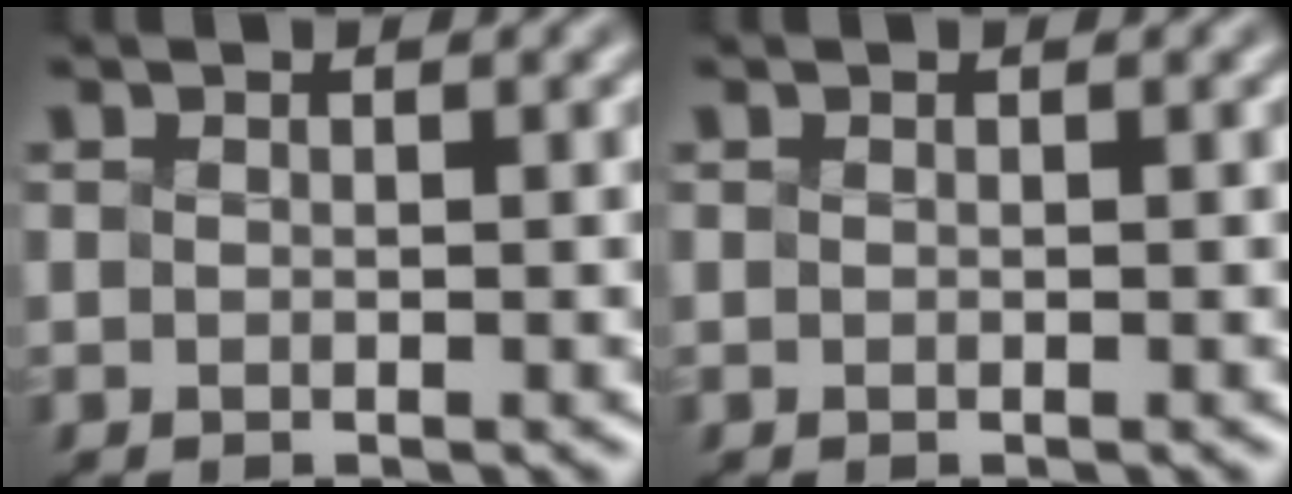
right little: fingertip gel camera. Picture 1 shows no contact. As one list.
[{"total": 0.0}]